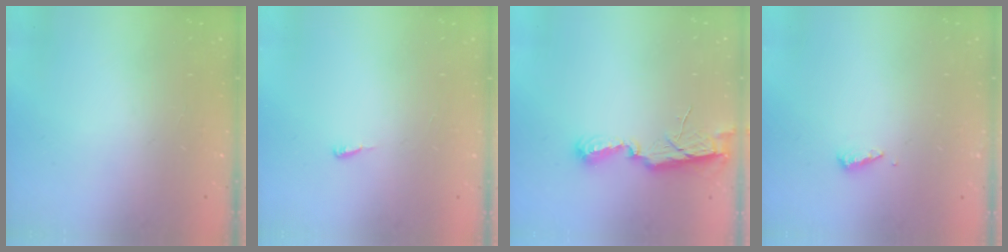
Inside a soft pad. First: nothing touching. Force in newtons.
{"total": 4.4, "press": 4.4, "slide": 0.5}
{"total": 7.0, "press": 7.0, "slide": 0.5}
{"total": 3.2, "press": 3.1, "slide": 0.3}